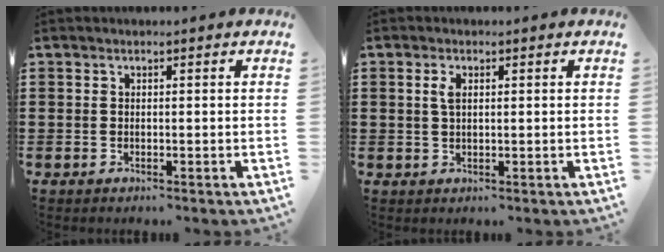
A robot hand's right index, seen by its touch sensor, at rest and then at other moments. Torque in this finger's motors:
{"motor_torque": [0.01, 0.01, 0.01, 0.04]}